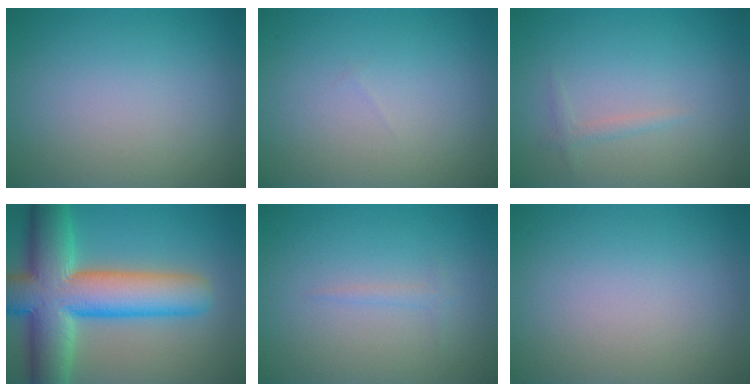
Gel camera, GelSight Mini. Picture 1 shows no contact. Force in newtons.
{"total": 0.0}
{"total": 0.9, "press": 0.9, "slide": 0.1}
{"total": 13.1, "press": 13.1, "slide": 0.6}
{"total": 0.7, "press": 0.7, "slide": 0.0}
{"total": 0.0}